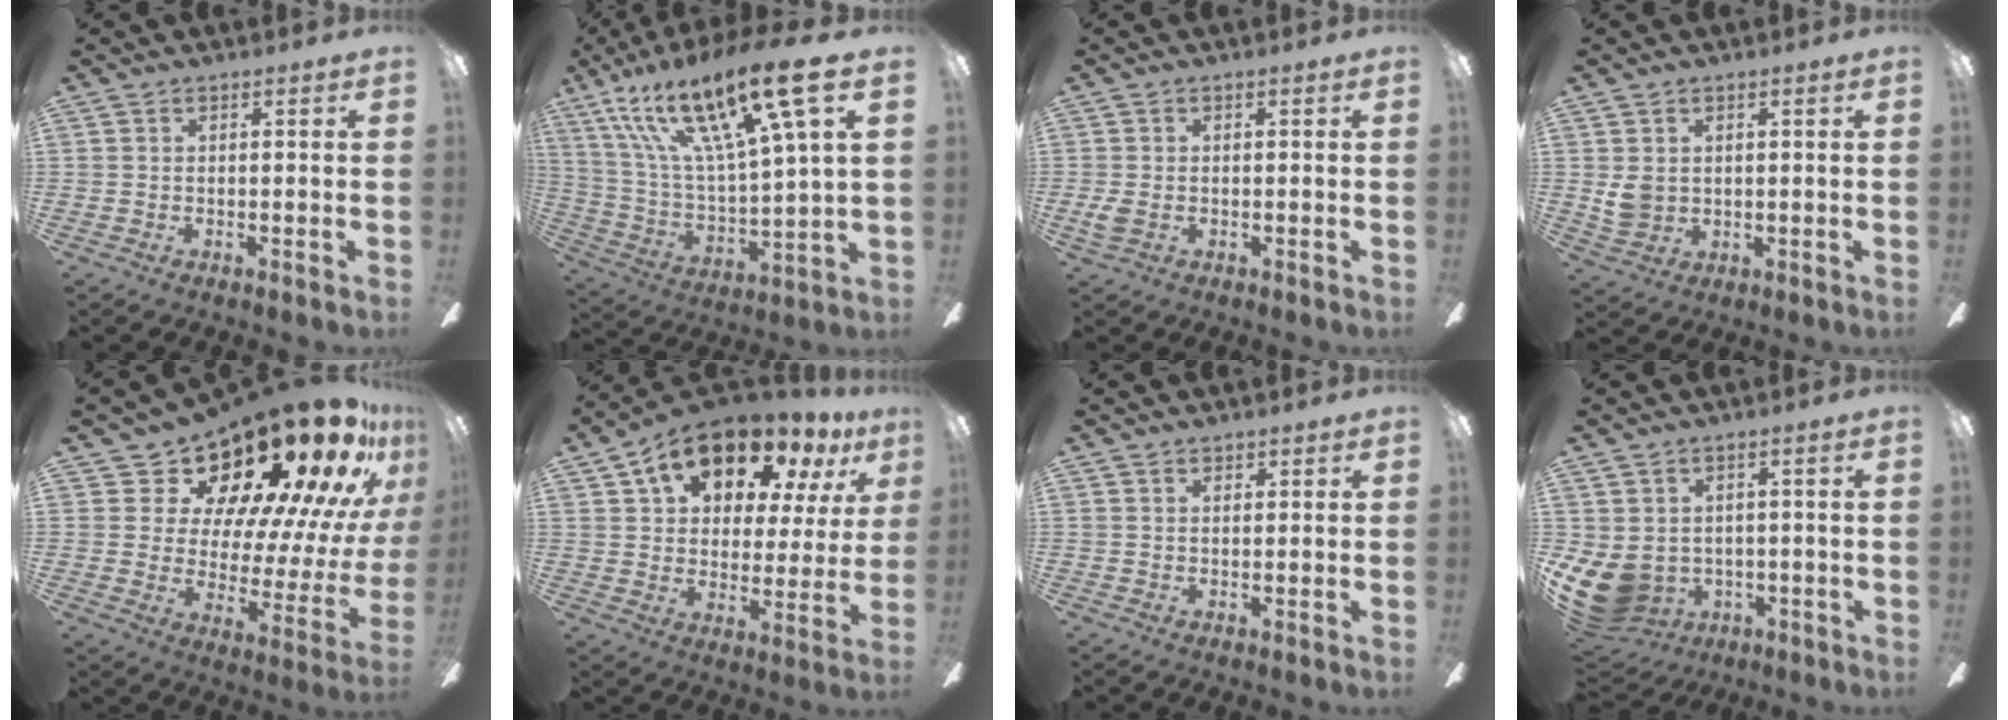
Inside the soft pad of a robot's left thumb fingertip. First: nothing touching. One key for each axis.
{"total": 24.1, "fx": 14.4, "fy": 5.4, "fz": 18.6, "tx": -0.363, "ty": -0.087, "tz": 0.229}
{"total": 2.9, "fx": -0.6, "fy": 2.0, "fz": 2.0, "tx": -0.047, "ty": 0.001, "tz": -0.012}
{"total": 4.7, "fx": 1.2, "fy": 4.0, "fz": 2.2, "tx": -0.029, "ty": 0.003, "tz": 0.025}
{"total": 22.2, "fx": 17.9, "fy": 8.2, "fz": 10.2, "tx": -0.145, "ty": -0.154, "tz": 0.309}
{"total": 14.8, "fx": 11.4, "fy": 7.1, "fz": 6.2, "tx": -0.112, "ty": -0.070, "tz": 0.203}
{"total": 1.5, "fx": 1.2, "fy": 0.8, "fz": 0.2, "tx": 0.004, "ty": -0.004, "tz": 0.022}
{"total": 9.0, "fx": -1.1, "fy": 7.7, "fz": 4.5, "tx": -0.130, "ty": -0.008, "tz": -0.016}